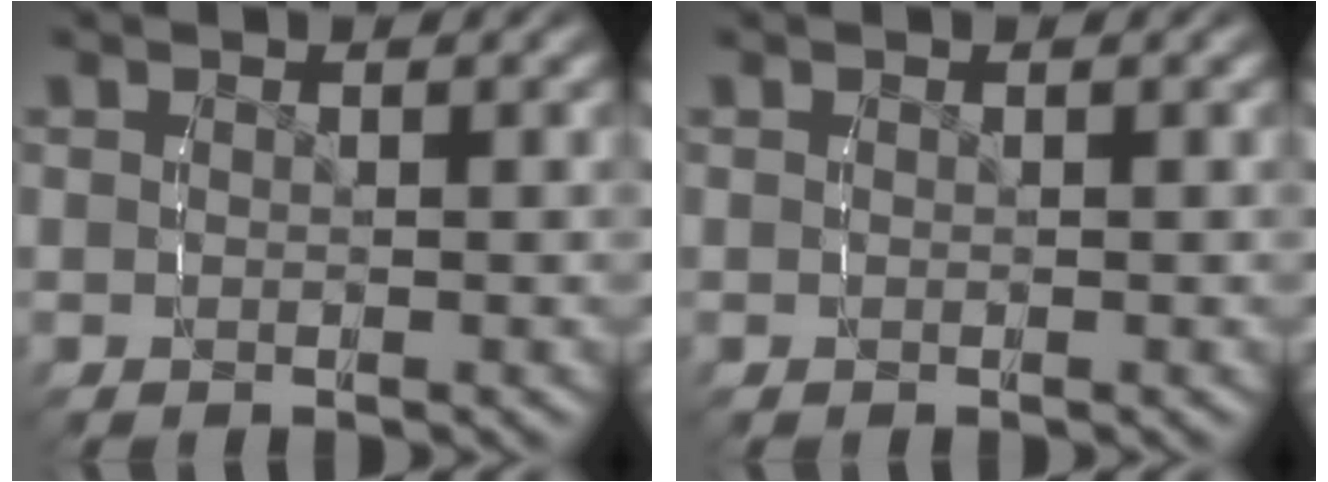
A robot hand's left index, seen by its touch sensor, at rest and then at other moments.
{"total": 0.0}